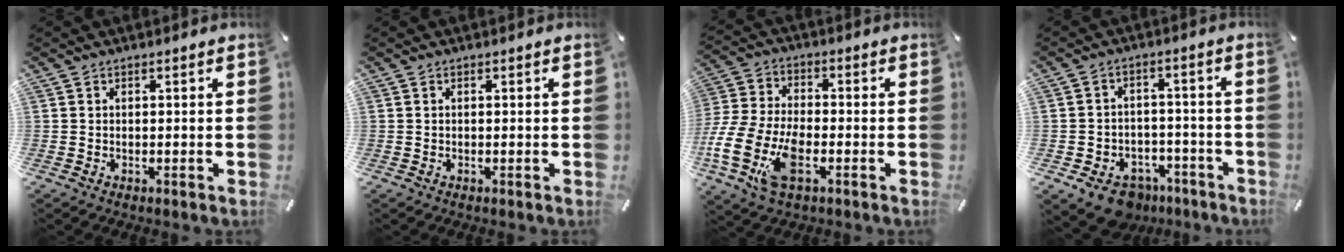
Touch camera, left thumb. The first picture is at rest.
{"total": 0.0}
{"total": 13.5, "force": [-5.6, 7.3, 9.9], "torque": [-0.229, 0.007, -0.103]}
{"total": 8.9, "force": [-6.1, 5.8, 3.1], "torque": [-0.051, 0.048, -0.104]}